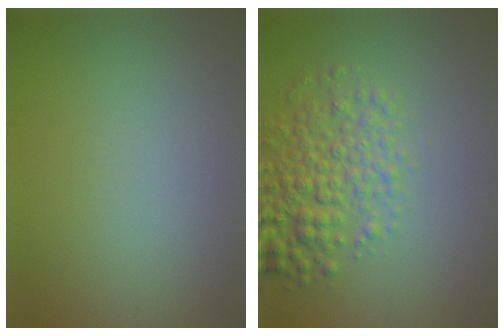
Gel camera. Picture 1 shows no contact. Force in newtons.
{"total": 4.7, "press": 4.7, "slide": 0.1}